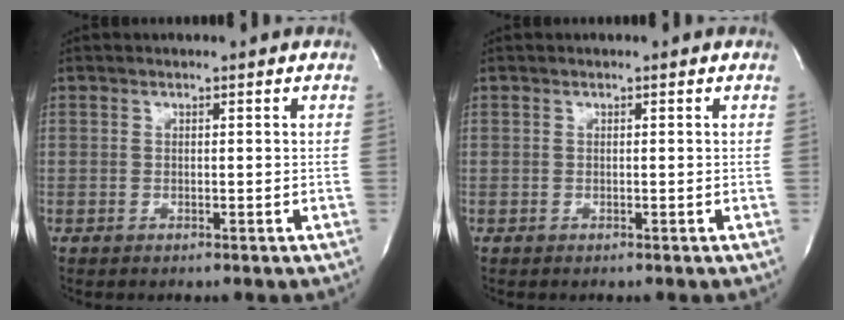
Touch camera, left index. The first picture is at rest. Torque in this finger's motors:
{"motor_torque": [-0.04, -0.04, 0.02, 0.00]}